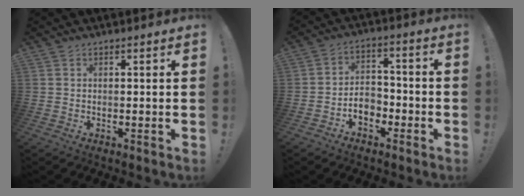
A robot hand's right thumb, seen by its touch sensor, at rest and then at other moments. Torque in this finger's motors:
{"motor_torque": [1.03, 0.85, 0.17, -0.59, 0.27]}